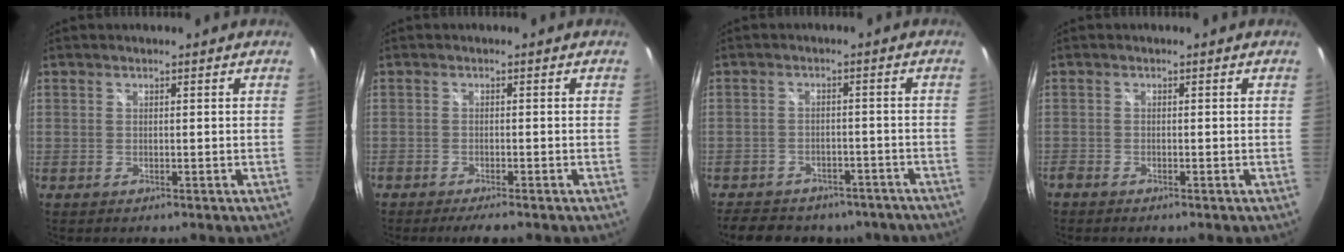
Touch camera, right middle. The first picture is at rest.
{"total": 3.4, "force": [-2.9, 0.3, 1.8], "torque": [-0.041, -0.013, -0.048]}
{"total": 16.1, "force": [-12.7, 7.7, 6.3], "torque": [-0.140, 0.008, -0.158]}
{"total": 1.0, "force": [-0.9, 0.2, 0.3], "torque": [-0.007, -0.003, -0.019]}